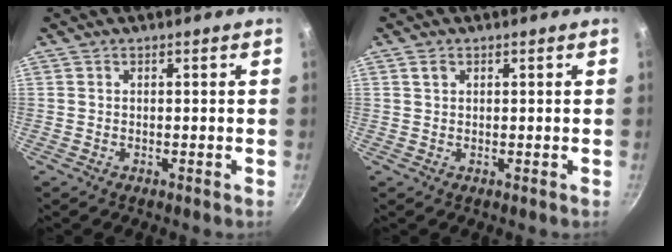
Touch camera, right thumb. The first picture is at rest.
{"total": 1.3, "force": [0.6, 1.0, 0.6], "torque": [-0.008, 0.001, 0.011]}